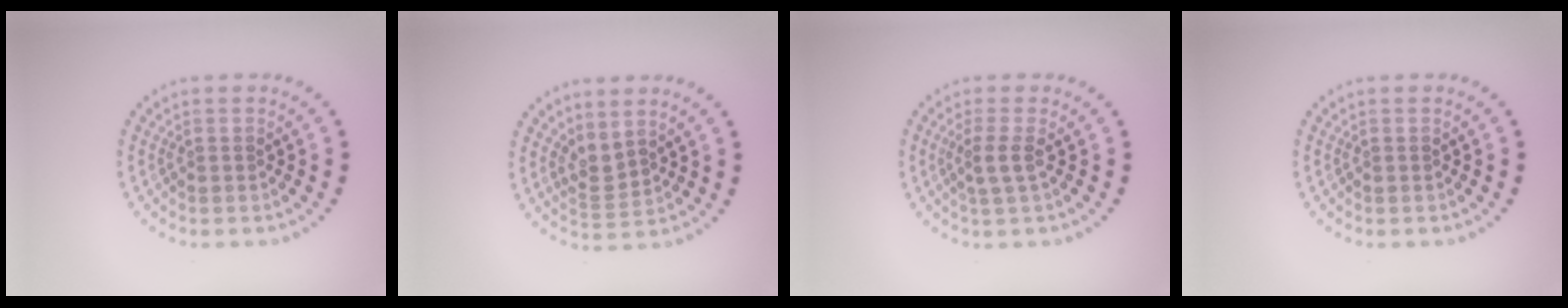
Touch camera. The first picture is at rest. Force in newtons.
{"total": 2.1, "press": 1.4, "slide": 1.5}
{"total": 1.7, "press": 1.3, "slide": 1.0}
{"total": 0.0}